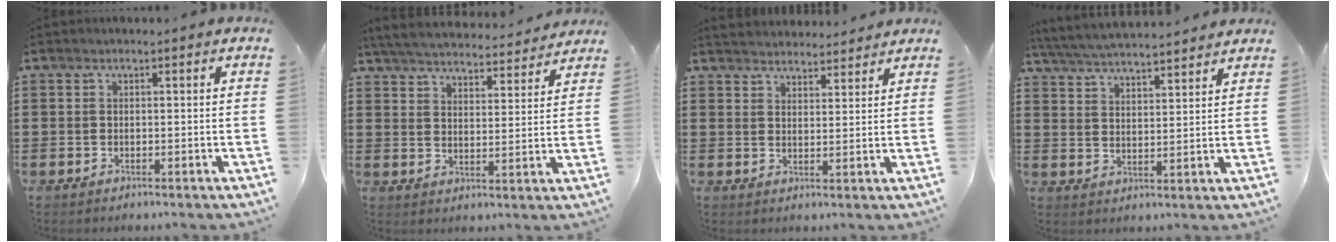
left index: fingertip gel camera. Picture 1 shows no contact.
{"total": 5.1, "force": [5.0, 0.1, 0.8], "torque": [-0.040, -0.033, 0.085]}
{"total": 3.2, "force": [3.2, 0.4, -0.3], "torque": [-0.005, -0.009, 0.058]}
{"total": 4.9, "force": [4.8, -0.1, 0.9], "torque": [-0.038, -0.024, 0.084]}